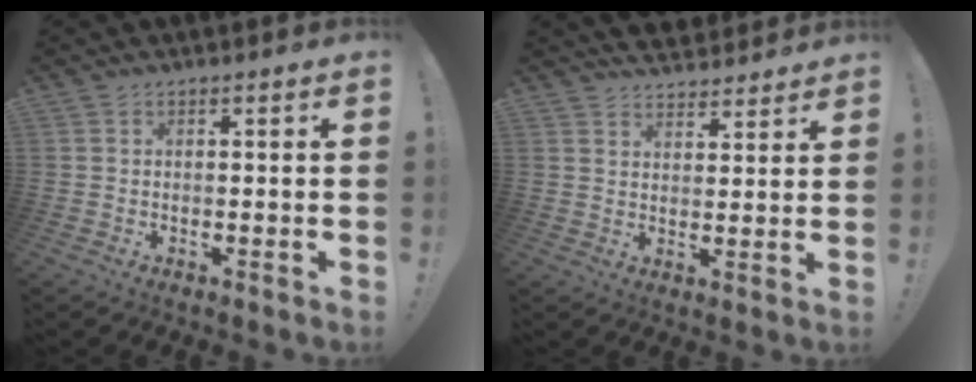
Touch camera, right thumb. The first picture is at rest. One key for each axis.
{"total": 4.6, "fx": 4.1, "fy": 2.0, "fz": 0.5, "tx": -0.005, "ty": -0.033, "tz": 0.076}